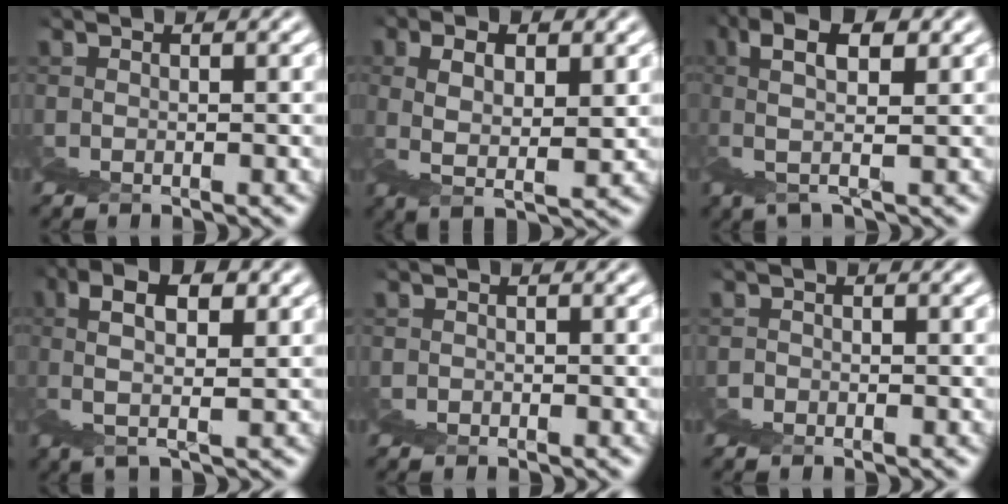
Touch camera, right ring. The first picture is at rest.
{"total": 3.6, "force": [1.5, -3.3, -0.3], "torque": [0.030, 0.029, 0.016]}
{"total": 4.4, "force": [4.0, -1.8, 0.2], "torque": [0.029, 0.042, 0.048]}
{"total": 4.2, "force": [3.9, -1.6, 0.2], "torque": [0.032, 0.041, 0.045]}
{"total": 1.0, "force": [0.3, 0.7, -0.6], "torque": [0.017, 0.005, 0.001]}
{"total": 1.3, "force": [0.2, 1.1, -0.5], "torque": [0.021, 0.011, -0.006]}